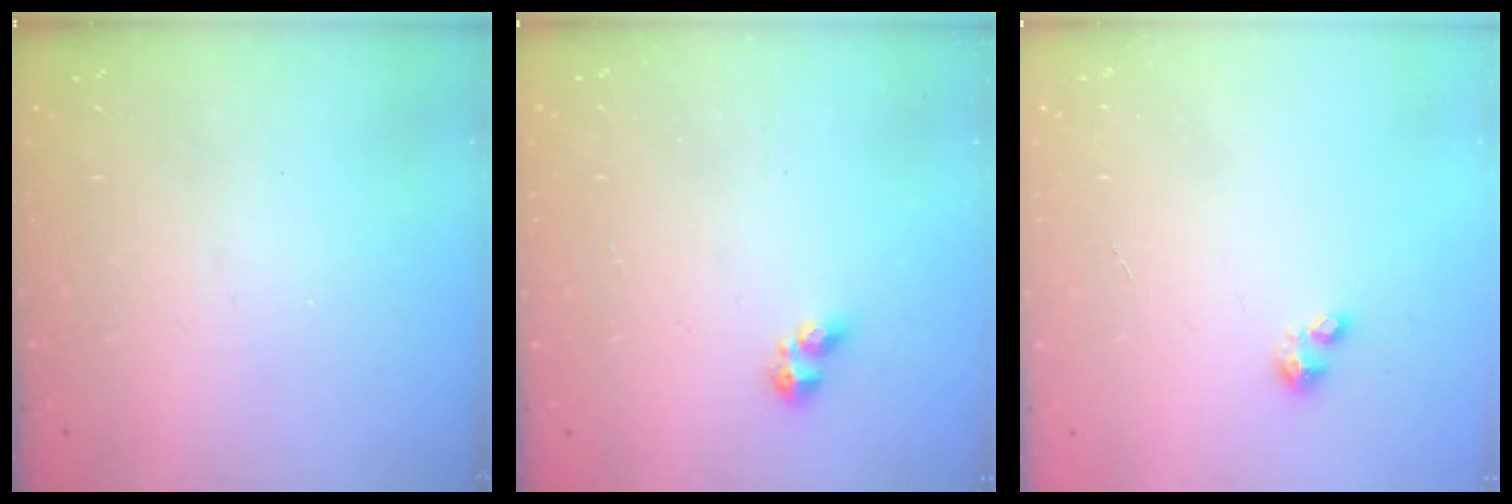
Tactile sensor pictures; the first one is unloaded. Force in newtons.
{"total": 2.3, "press": 2.2, "slide": 0.6}
{"total": 0.9, "press": 0.9, "slide": 0.1}